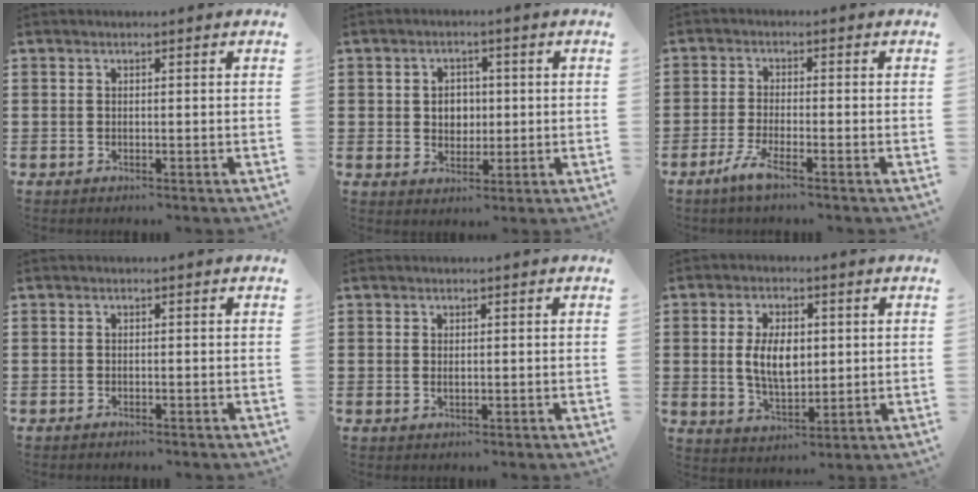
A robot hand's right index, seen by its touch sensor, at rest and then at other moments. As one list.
[{"total": 3.4, "force": [0.2, 3.1, 1.6], "torque": [-0.033, 0.007, -0.002]}, {"total": 3.6, "force": [-2.4, 0.1, 2.6], "torque": [-0.073, -0.015, -0.051]}, {"total": 0.6, "force": [-0.6, 0.1, 0.0], "torque": [-0.002, 0.000, -0.013]}, {"total": 0.6, "force": [0.0, 0.3, 0.6], "torque": [-0.013, -0.002, 0.001]}, {"total": 7.1, "force": [0.6, 3.9, 5.9], "torque": [-0.109, 0.005, 0.005]}]